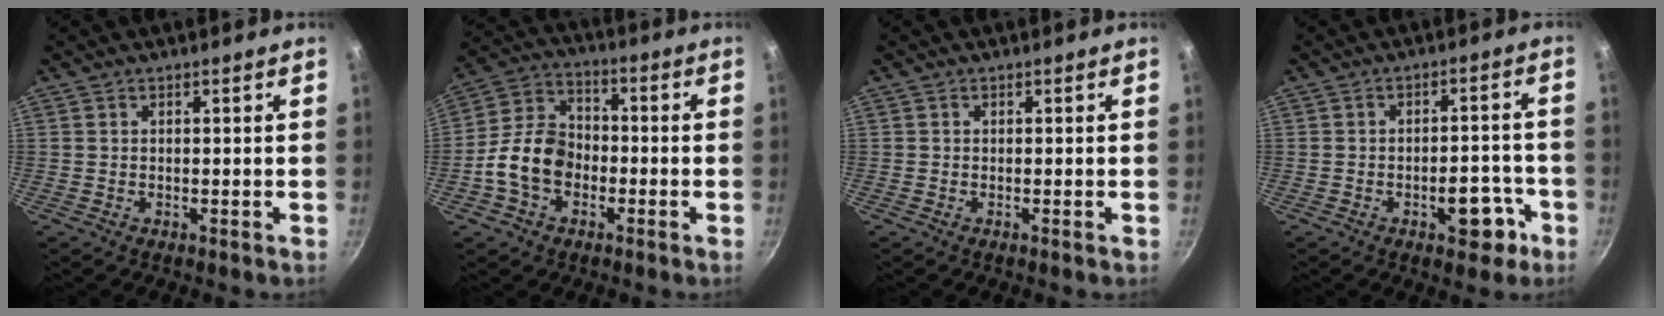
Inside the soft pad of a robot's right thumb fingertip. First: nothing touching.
{"total": 11.7, "force": [-3.2, 8.5, 7.3], "torque": [-0.106, 0.038, -0.074]}
{"total": 0.0}
{"total": 7.7, "force": [-3.6, 4.0, 5.5], "torque": [-0.043, 0.031, -0.040]}